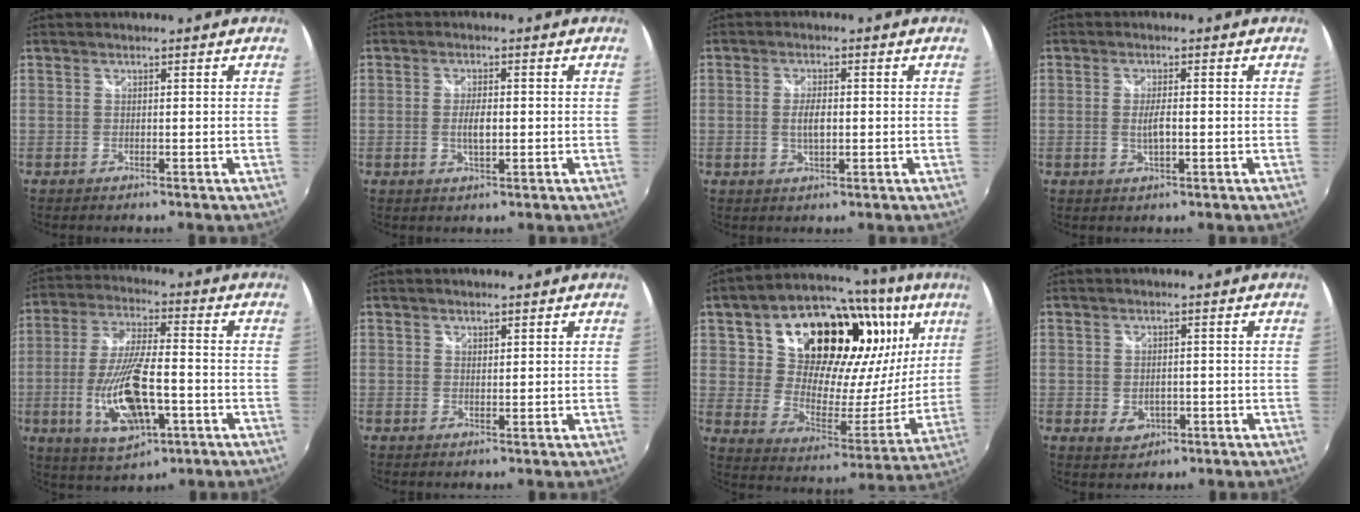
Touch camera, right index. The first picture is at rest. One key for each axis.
{"total": 3.5, "fx": -0.4, "fy": 1.3, "fz": 3.2, "tx": -0.058, "ty": -0.002, "tz": -0.006}
{"total": 3.6, "fx": -0.2, "fy": 1.4, "fz": 3.3, "tx": -0.060, "ty": -0.002, "tz": -0.004}
{"total": 3.1, "fx": -0.4, "fy": 0.8, "fz": 3.0, "tx": -0.054, "ty": -0.005, "tz": -0.006}
{"total": 16.2, "fx": -4.8, "fy": 6.1, "fz": 14.2, "tx": -0.293, "ty": -0.017, "tz": -0.076}
{"total": 1.1, "fx": 0.9, "fy": 0.6, "fz": 0.2, "tx": -0.001, "ty": 0.000, "tz": 0.015}
{"total": 31.9, "fx": 14.3, "fy": 19.5, "fz": 20.8, "tx": -0.360, "ty": 0.060, "tz": 0.260}
{"total": 3.8, "fx": -0.8, "fy": 3.0, "fz": 2.3, "tx": -0.041, "ty": -0.007, "tz": -0.009}